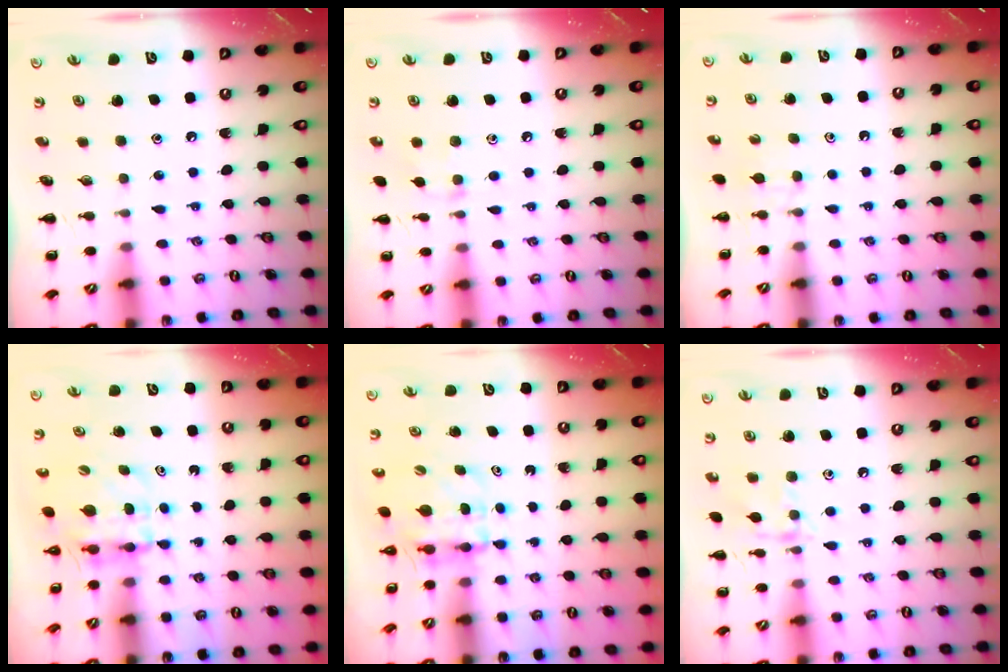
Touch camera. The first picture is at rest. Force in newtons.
{"total": 7.1, "press": 6.8, "slide": 2.1}
{"total": 3.6, "press": 3.4, "slide": 1.2}
{"total": 3.9, "press": 3.9, "slide": 0.1}
{"total": 3.9, "press": 3.9, "slide": 0.1}
{"total": 8.3, "press": 8.2, "slide": 1.2}